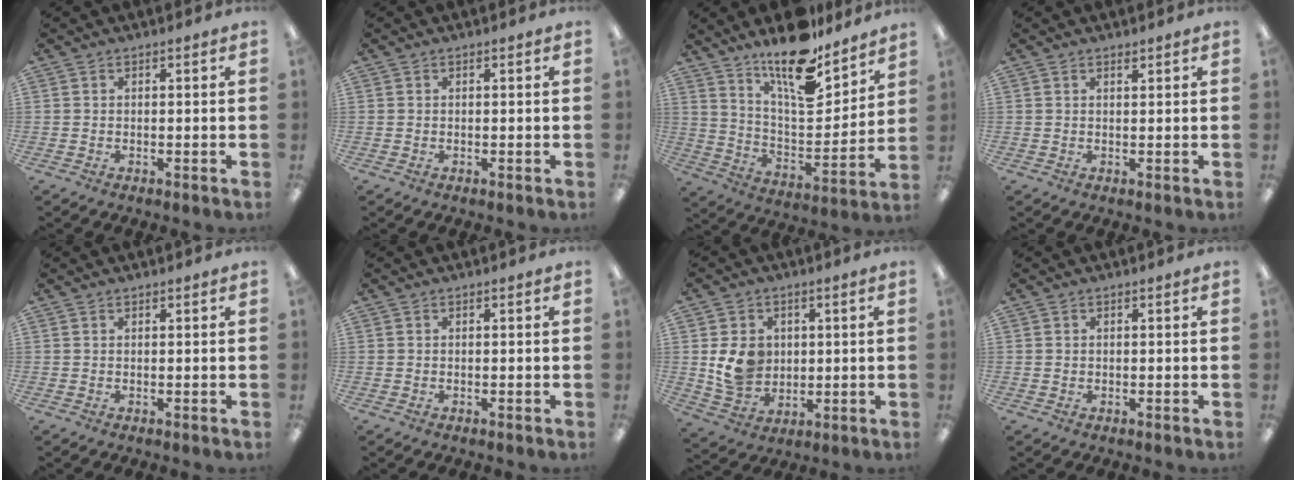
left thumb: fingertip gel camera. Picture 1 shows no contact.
{"total": 0.0}
{"total": 17.3, "force": [13.7, 5.3, 9.0], "torque": [-0.154, -0.100, 0.236]}
{"total": 1.0, "force": [0.9, 0.3, 0.2], "torque": [0.003, -0.004, 0.016]}
{"total": 0.5, "force": [0.5, 0.2, 0.0], "torque": [0.000, 0.001, 0.009]}
{"total": 0.0}
{"total": 9.3, "force": [1.6, 7.9, 4.6], "torque": [-0.081, 0.003, 0.035]}
{"total": 0.6, "force": [0.3, 0.5, 0.0], "torque": [-0.001, 0.003, 0.005]}